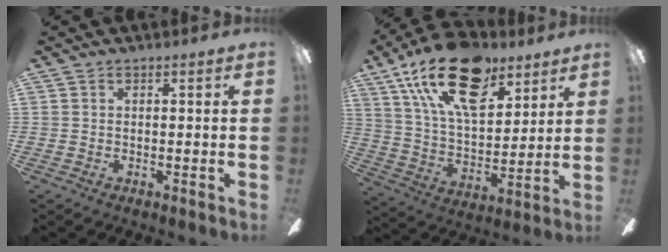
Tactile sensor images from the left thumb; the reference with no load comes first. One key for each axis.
{"total": 23.3, "fx": 13.6, "fy": 11.8, "fz": 14.7, "tx": -0.255, "ty": -0.062, "tz": 0.241}